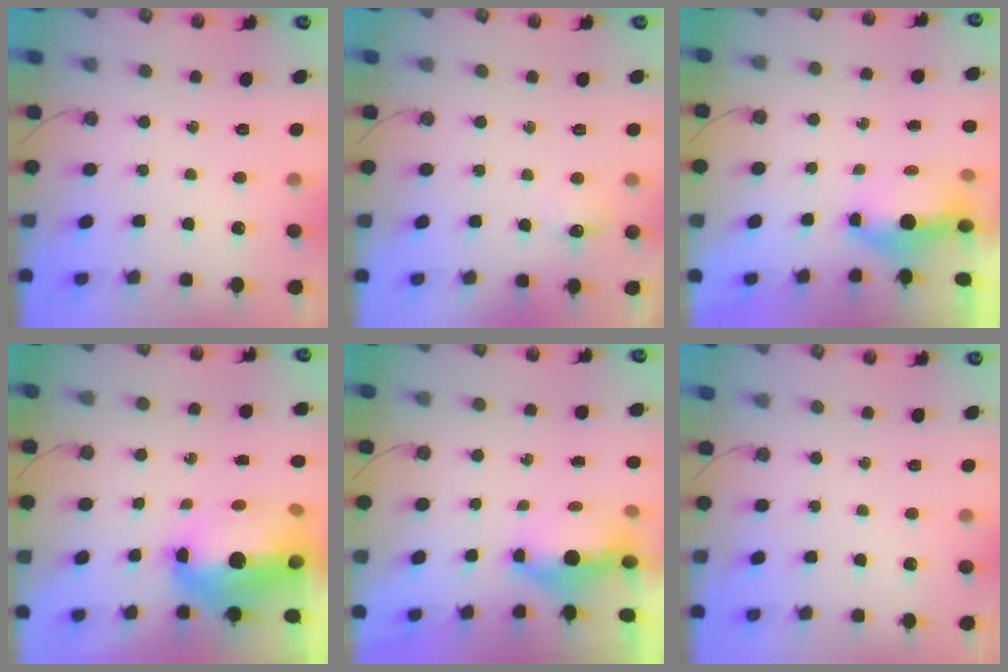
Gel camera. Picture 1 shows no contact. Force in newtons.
{"total": 5.9, "press": 5.8, "slide": 0.9}
{"total": 14.6, "press": 7.0, "slide": 12.8}
{"total": 13.3, "press": 13.1, "slide": 2.3}
{"total": 14.6, "press": 7.0, "slide": 12.8}
{"total": 0.0}